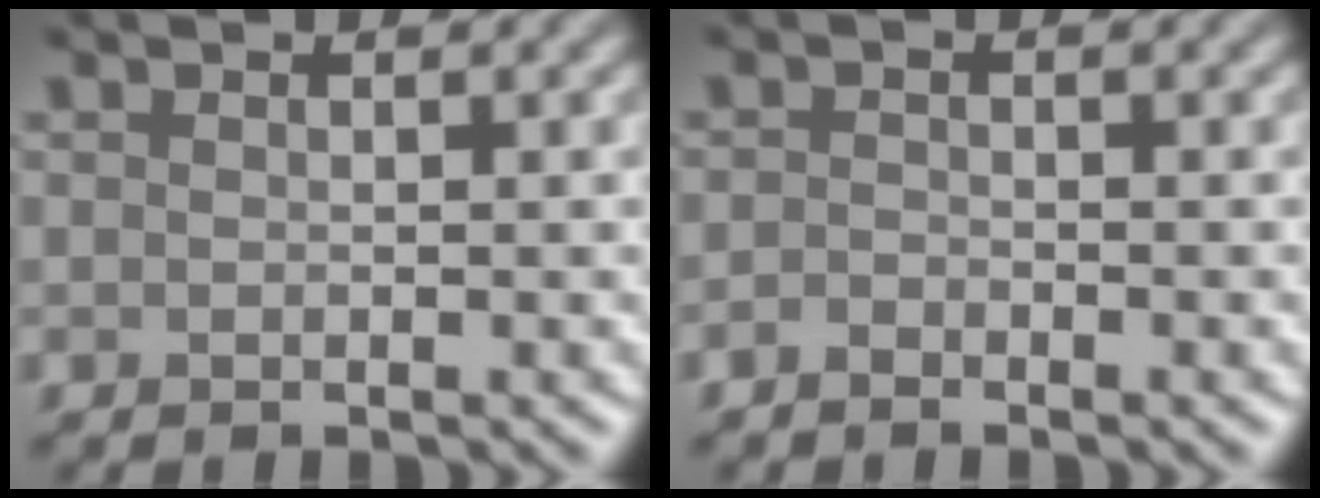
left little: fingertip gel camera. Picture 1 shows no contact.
{"total": 0.8, "force": [-0.8, 0.2, 0.3], "torque": [-0.006, 0.000, -0.018]}